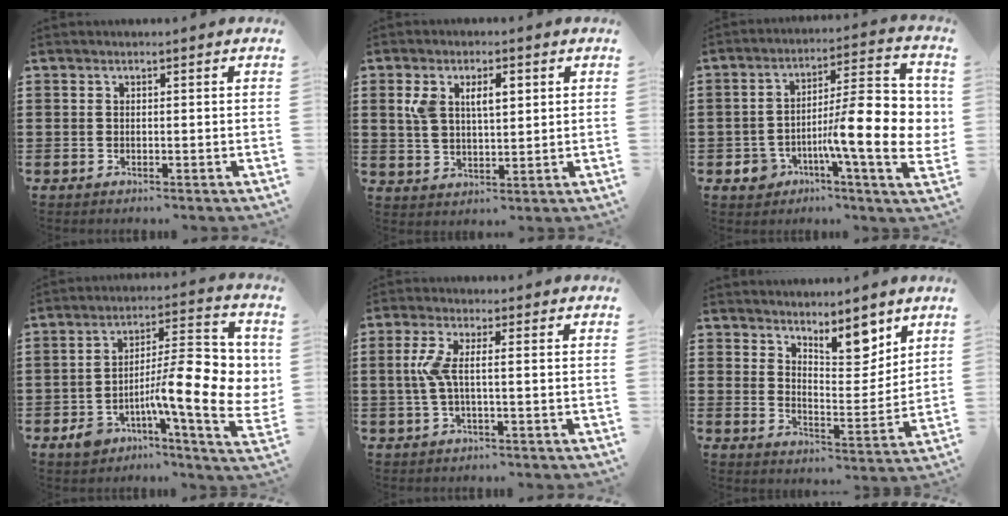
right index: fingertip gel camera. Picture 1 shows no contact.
{"total": 6.1, "force": [2.0, 3.2, 4.8], "torque": [-0.096, 0.009, 0.032]}
{"total": 14.6, "force": [-1.9, 5.3, 13.5], "torque": [-0.207, -0.007, -0.032]}
{"total": 14.5, "force": [-1.7, 4.4, 13.7], "torque": [-0.201, -0.013, -0.027]}
{"total": 4.5, "force": [-0.3, 0.5, 4.5], "torque": [-0.114, -0.012, -0.018]}
{"total": 7.8, "force": [6.2, 2.5, 3.9], "torque": [-0.061, -0.031, 0.106]}